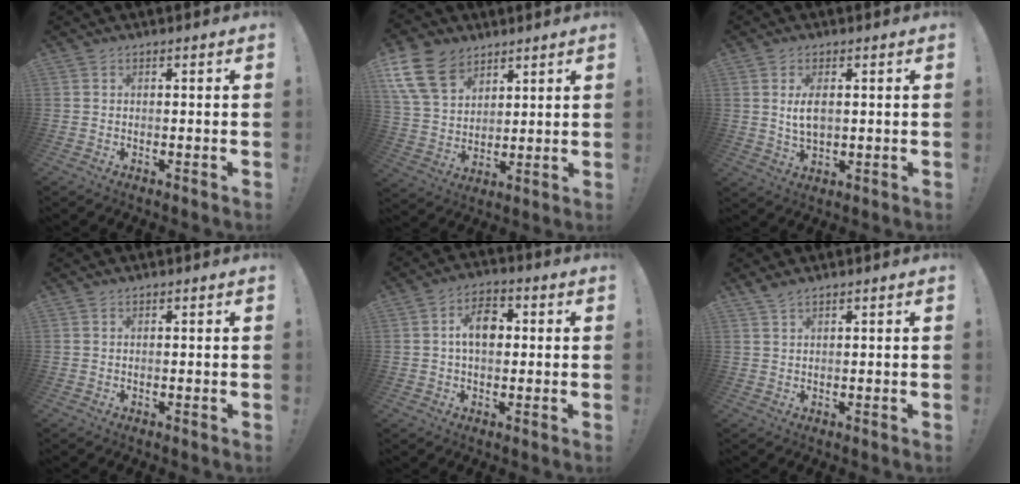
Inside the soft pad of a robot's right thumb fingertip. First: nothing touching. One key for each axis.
{"total": 15.3, "fx": 8.9, "fy": 10.0, "fz": 7.3, "tx": -0.142, "ty": -0.049, "tz": 0.175}
{"total": 5.6, "fx": 1.2, "fy": 3.0, "fz": 4.5, "tx": -0.086, "ty": -0.006, "tz": 0.017}
{"total": 0.0}
{"total": 8.7, "fx": 1.4, "fy": 5.7, "fz": 6.5, "tx": -0.093, "ty": 0.008, "tz": 0.022}
{"total": 2.0, "fx": 1.6, "fy": 0.4, "fz": 1.1, "tx": -0.030, "ty": -0.003, "tz": 0.031}